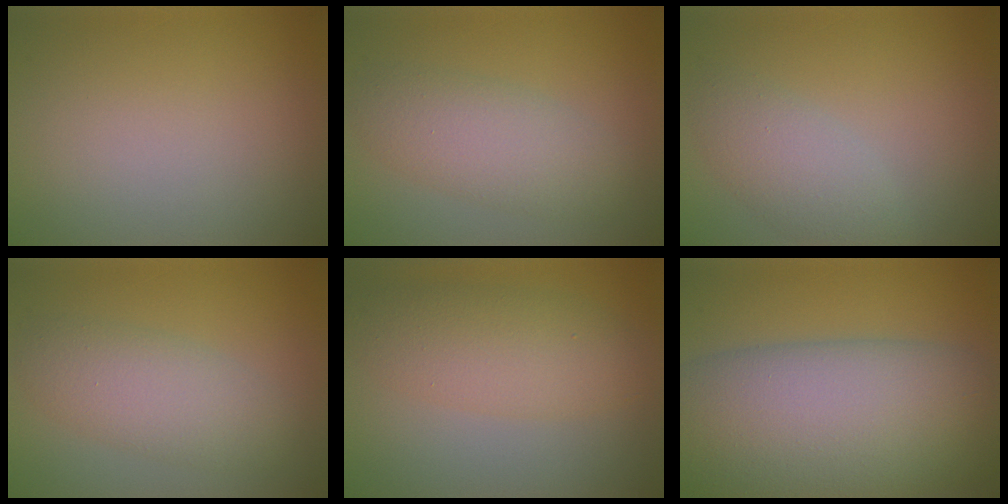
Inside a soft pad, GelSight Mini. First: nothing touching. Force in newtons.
{"total": 4.5, "press": 4.5, "slide": 0.1}
{"total": 3.4, "press": 3.4, "slide": 0.1}
{"total": 4.5, "press": 4.5, "slide": 0.1}
{"total": 4.8, "press": 4.8, "slide": 0.1}
{"total": 14.1, "press": 14.1, "slide": 0.8}